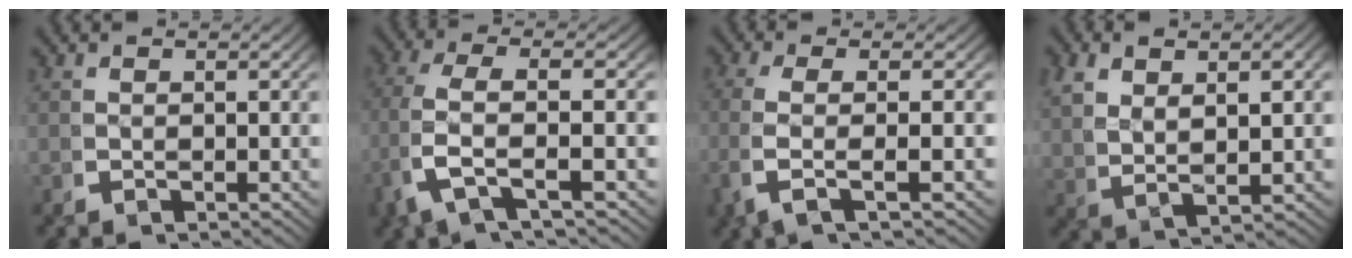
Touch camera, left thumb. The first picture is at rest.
{"total": 5.6, "force": [-0.7, 1.7, 5.4], "torque": [-0.137, 0.000, -0.015]}
{"total": 4.7, "force": [-0.6, 0.7, 4.6], "torque": [-0.114, 0.002, -0.015]}
{"total": 3.8, "force": [1.5, 1.5, 3.1], "torque": [-0.058, 0.000, 0.035]}